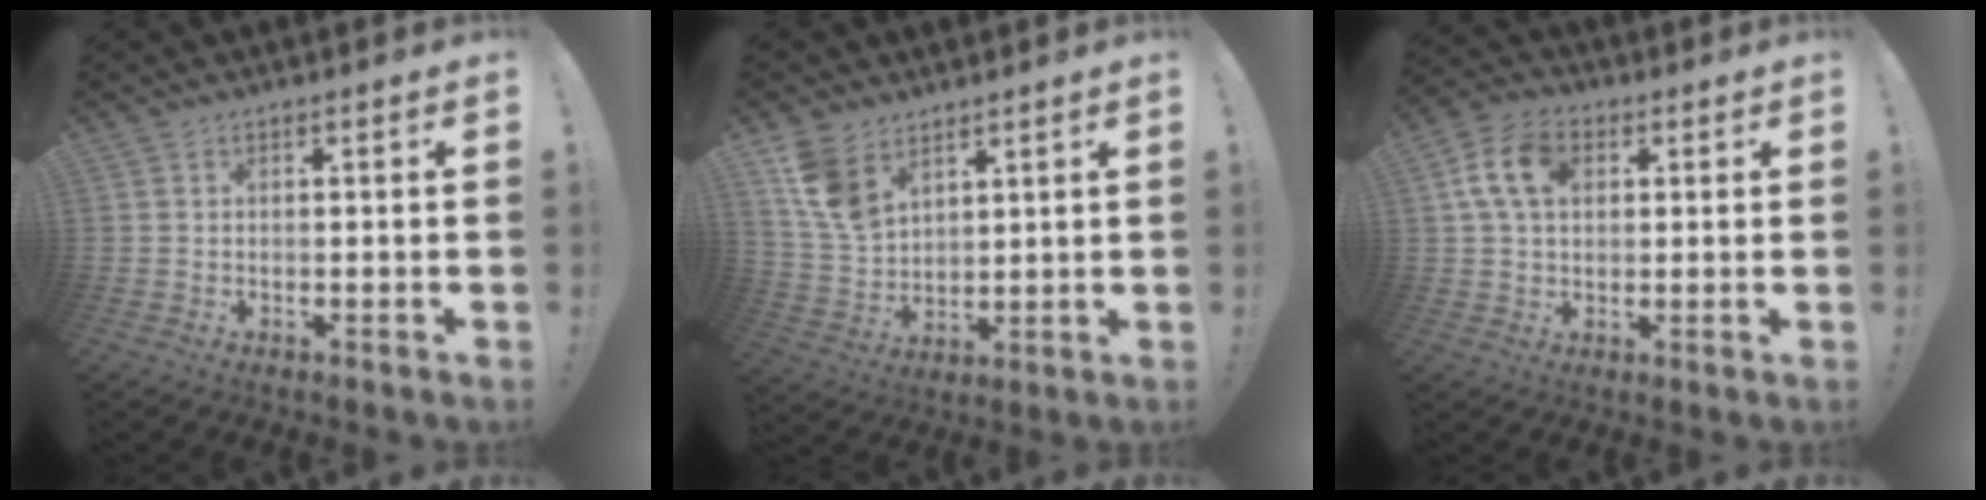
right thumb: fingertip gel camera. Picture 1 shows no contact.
{"total": 10.5, "force": [6.4, 6.6, 5.1], "torque": [-0.090, -0.030, 0.131]}
{"total": 11.0, "force": [3.0, 7.4, 7.5], "torque": [-0.135, 0.016, 0.060]}